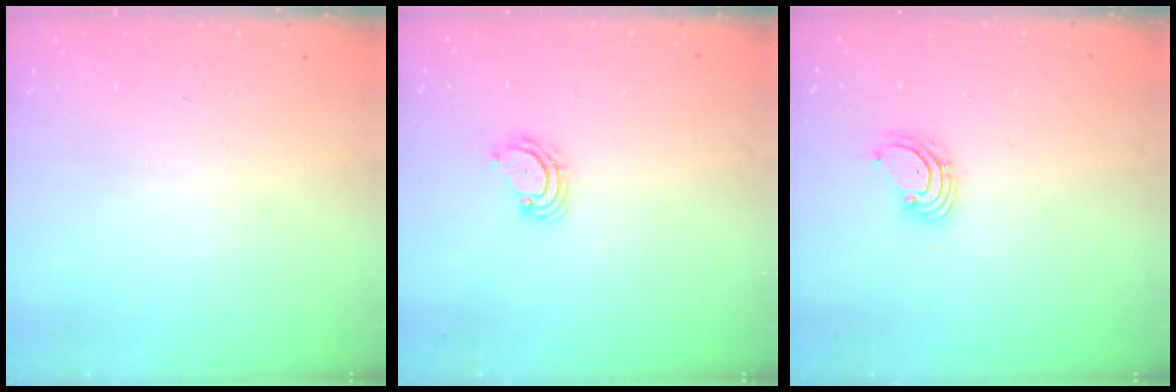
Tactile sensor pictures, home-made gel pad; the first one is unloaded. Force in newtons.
{"total": 4.7, "press": 4.6, "slide": 0.4}
{"total": 1.8, "press": 1.8, "slide": 0.2}